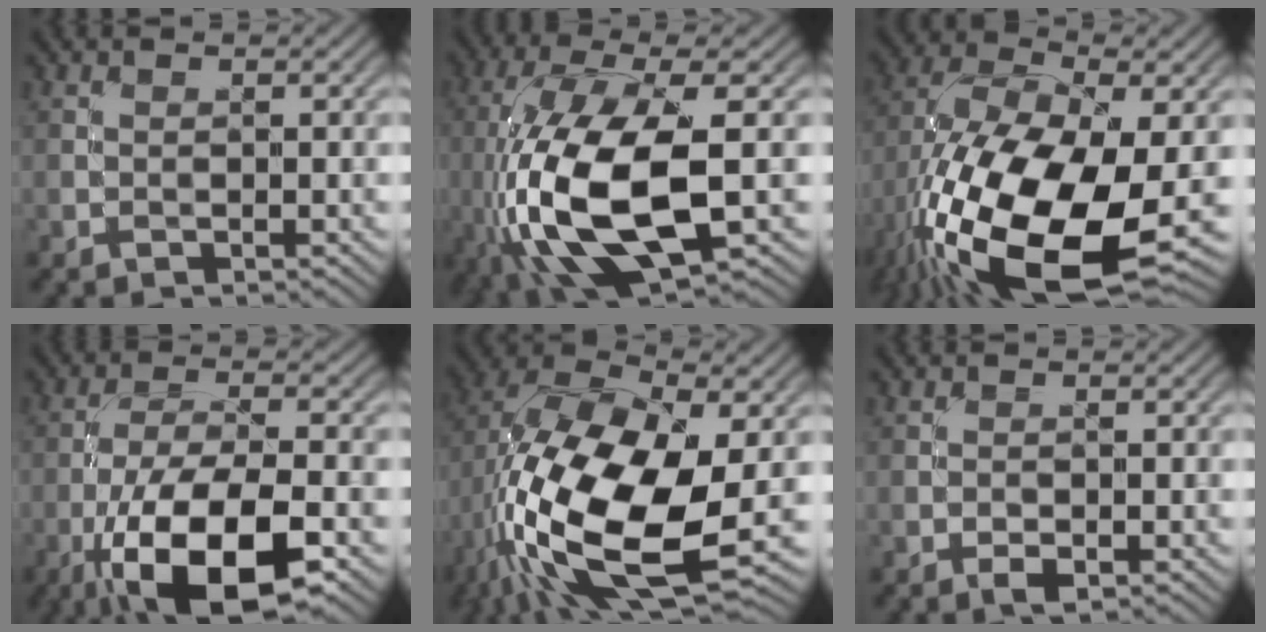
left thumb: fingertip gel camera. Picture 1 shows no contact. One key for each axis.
{"total": 14.5, "fx": -3.3, "fy": 5.5, "fz": 13.0, "tx": -0.300, "ty": -0.011, "tz": -0.061}
{"total": 19.3, "fx": -6.8, "fy": 8.9, "fz": 15.7, "tx": -0.341, "ty": -0.028, "tz": -0.119}
{"total": 13.6, "fx": -6.5, "fy": 4.8, "fz": 11.0, "tx": -0.210, "ty": -0.010, "tz": -0.122}
{"total": 18.3, "fx": -4.0, "fy": 9.2, "fz": 15.3, "tx": -0.332, "ty": -0.024, "tz": -0.072}
{"total": 1.2, "fx": -0.6, "fy": 0.5, "fz": 0.9, "tx": -0.013, "ty": 0.000, "tz": -0.013}